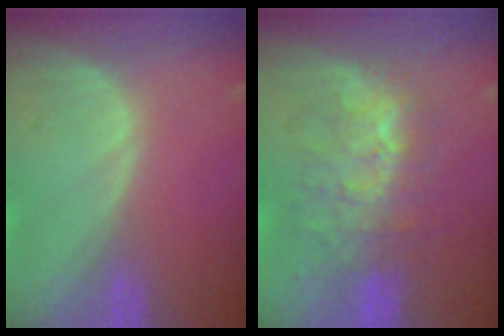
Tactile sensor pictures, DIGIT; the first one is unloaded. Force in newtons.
{"total": 8.0, "press": 7.8, "slide": 1.5}